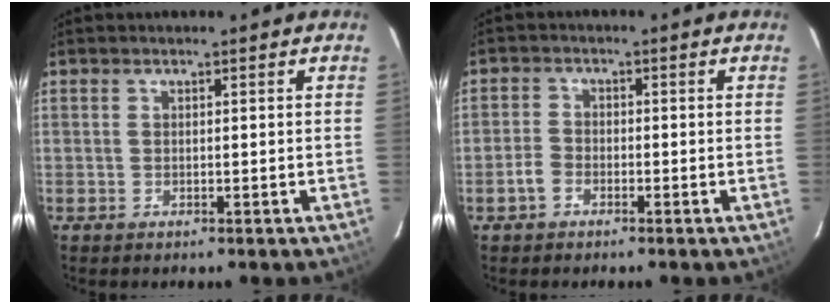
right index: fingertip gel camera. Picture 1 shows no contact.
{"total": 2.9, "force": [-1.7, 2.1, 0.9], "torque": [-0.023, 0.007, -0.032]}